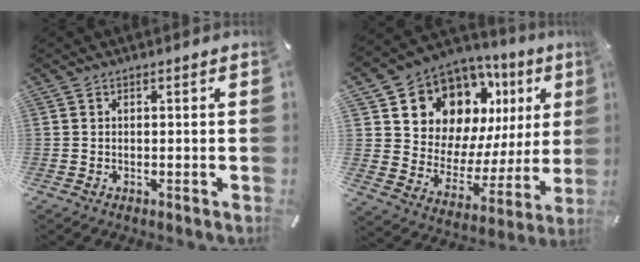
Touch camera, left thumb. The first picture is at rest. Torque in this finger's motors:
{"motor_torque": [2.45, 2.48, 1.49, -1.28, 0.49]}